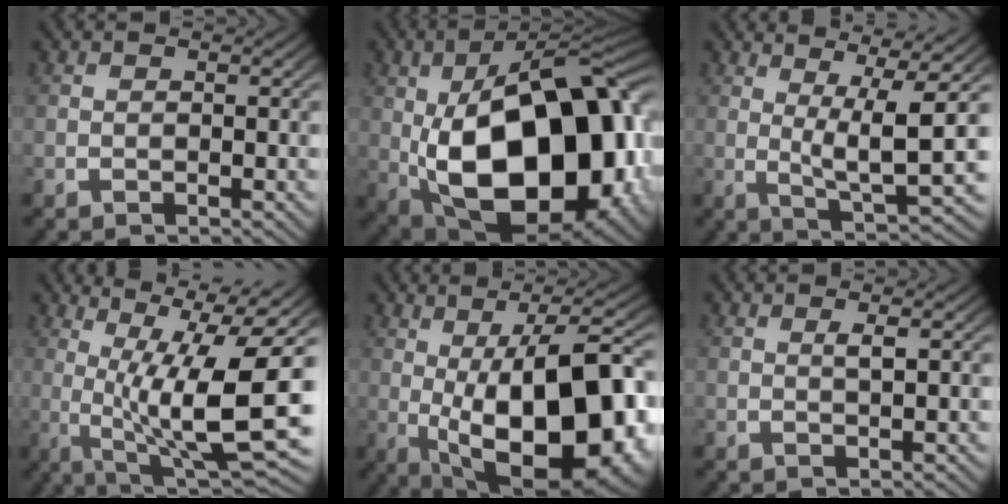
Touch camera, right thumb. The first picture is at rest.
{"total": 25.7, "force": [-3.1, 15.4, 20.3], "torque": [-0.360, -0.087, 0.002]}
{"total": 8.6, "force": [1.7, 3.5, 7.7], "torque": [-0.129, -0.021, 0.035]}
{"total": 16.4, "force": [1.5, 8.5, 13.9], "torque": [-0.211, -0.032, 0.035]}
{"total": 19.3, "force": [-2.2, 10.8, 15.9], "torque": [-0.264, -0.055, 0.009]}
{"total": 1.1, "force": [0.6, 0.1, 0.9], "torque": [-0.019, 0.001, 0.013]}